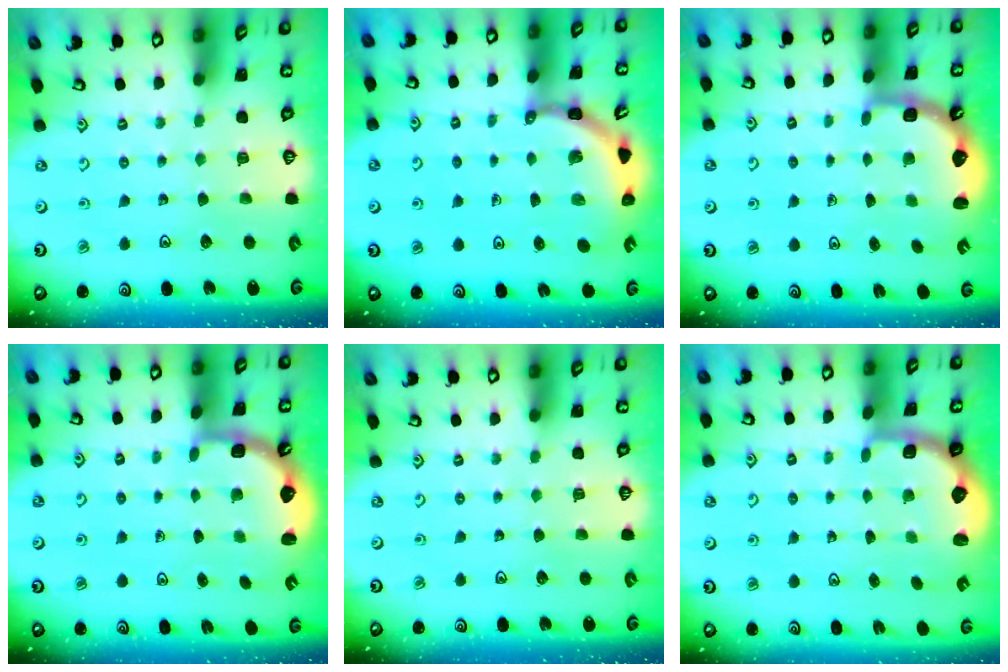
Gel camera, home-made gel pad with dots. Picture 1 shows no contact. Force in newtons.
{"total": 4.5, "press": 4.5, "slide": 0.4}
{"total": 2.6, "press": 2.3, "slide": 1.3}
{"total": 2.5, "press": 2.2, "slide": 1.3}
{"total": 0.0}
{"total": 2.5, "press": 1.9, "slide": 1.7}